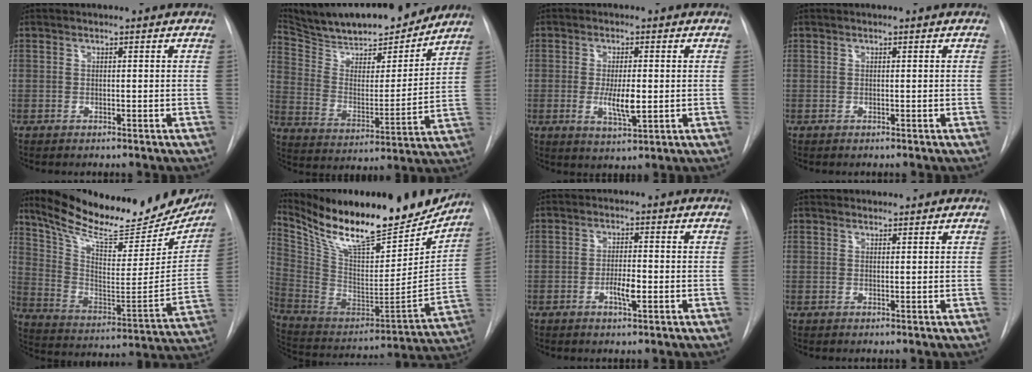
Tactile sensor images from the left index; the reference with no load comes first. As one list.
[{"total": 20.9, "force": [18.7, 4.1, 8.5], "torque": [-0.146, -0.012, 0.288]}, {"total": 5.1, "force": [-1.1, 1.3, 4.8], "torque": [-0.091, -0.016, -0.015]}, {"total": 0.0}, {"total": 27.5, "force": [23.5, 7.1, 12.3], "torque": [-0.199, -0.051, 0.331]}, {"total": 24.4, "force": [20.4, 4.5, 12.6], "torque": [-0.230, -0.038, 0.334]}, {"total": 3.3, "force": [-1.7, 0.6, 2.8], "torque": [-0.050, -0.005, -0.027]}, {"total": 1.7, "force": [1.6, 0.5, 0.1], "torque": [0.000, 0.015, 0.025]}]